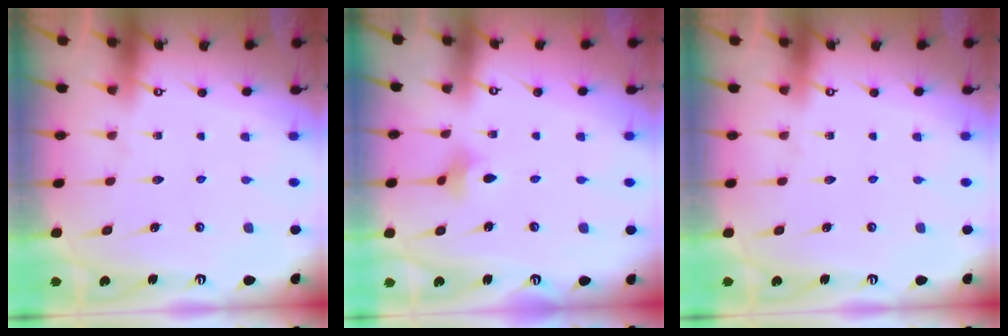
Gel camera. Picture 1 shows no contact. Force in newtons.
{"total": 3.2, "press": 3.2, "slide": 0.7}
{"total": 0.0}